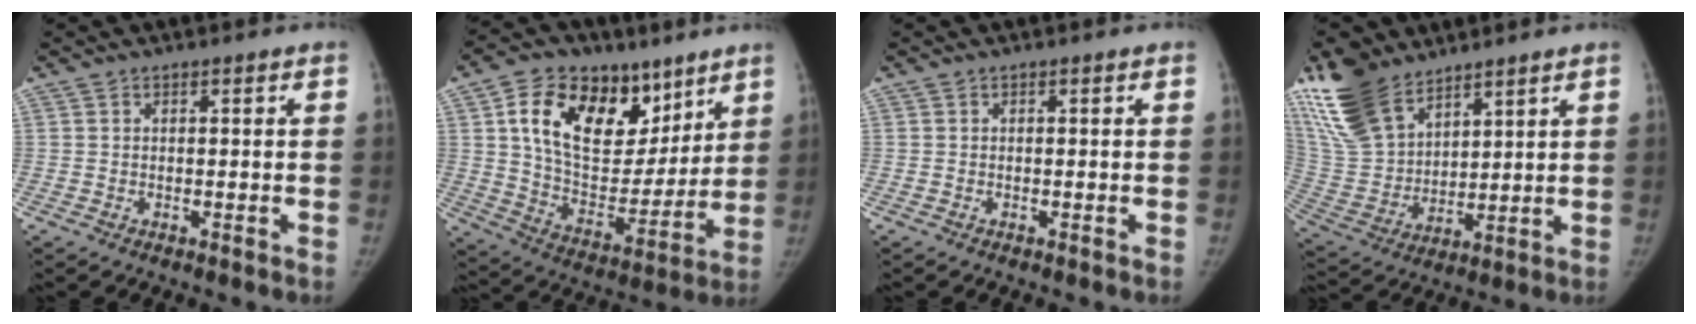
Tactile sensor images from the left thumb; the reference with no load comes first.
{"total": 22.9, "force": [10.9, 14.4, 14.1], "torque": [-0.192, -0.036, 0.189]}
{"total": 0.0}
{"total": 18.8, "force": [13.2, 9.6, 9.3], "torque": [-0.180, -0.041, 0.269]}